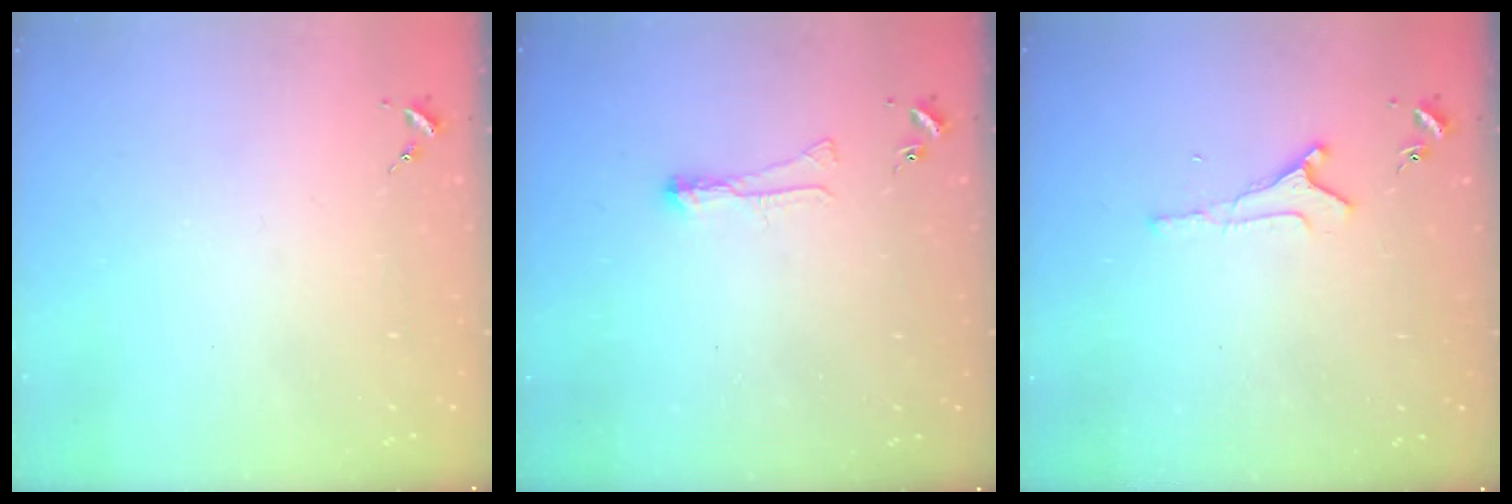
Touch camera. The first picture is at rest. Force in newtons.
{"total": 4.2, "press": 4.2, "slide": 0.6}
{"total": 4.8, "press": 4.7, "slide": 0.8}